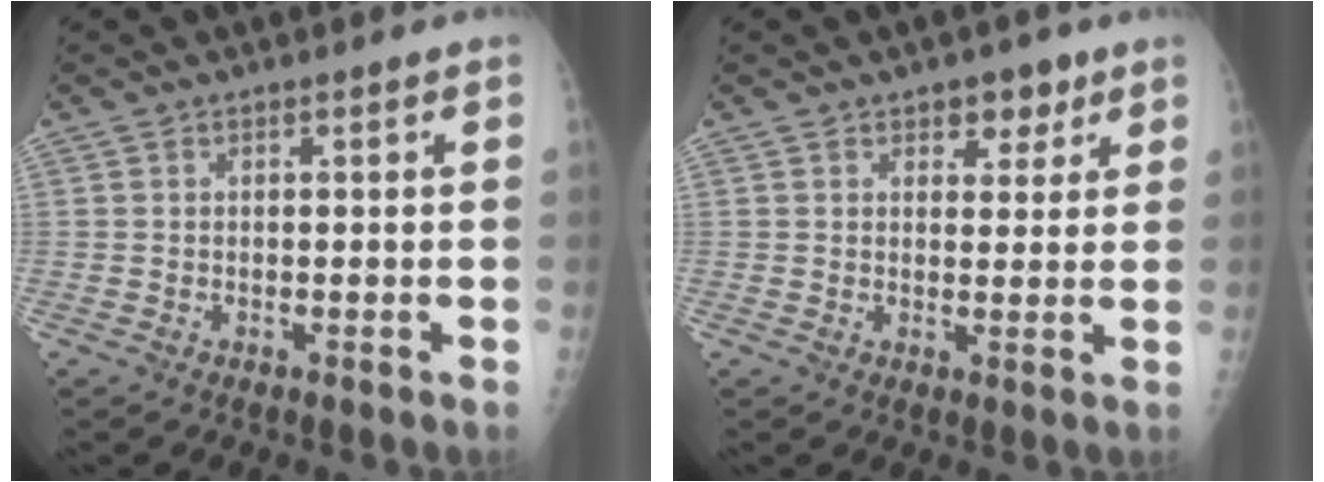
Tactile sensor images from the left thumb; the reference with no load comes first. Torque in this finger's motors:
{"motor_torque": [0.28, 0.10, 0.10, -0.03, 0.00]}